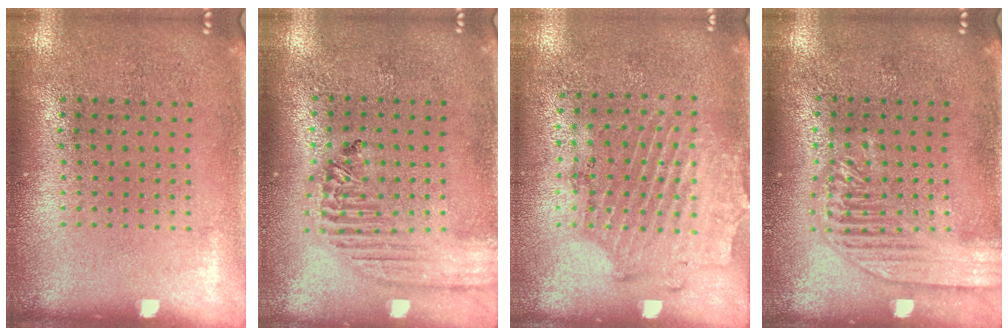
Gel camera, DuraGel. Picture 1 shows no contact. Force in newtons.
{"total": 1.9, "press": 1.7, "slide": 0.7}
{"total": 1.7, "press": 1.4, "slide": 0.9}
{"total": 1.9, "press": 1.8, "slide": 0.2}